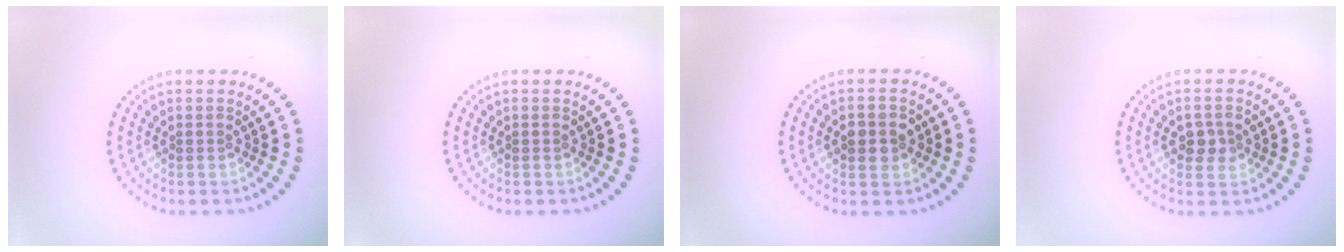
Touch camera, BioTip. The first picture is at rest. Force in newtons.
{"total": 0.0}
{"total": 2.6, "press": 2.5, "slide": 0.2}
{"total": 2.0, "press": 2.0, "slide": 0.4}